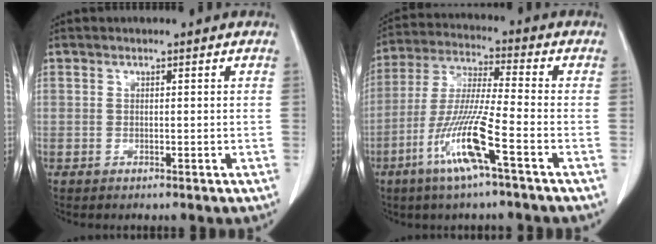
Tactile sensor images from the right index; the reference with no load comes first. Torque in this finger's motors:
{"motor_torque": [1.80, -0.34, 0.97, 0.21]}